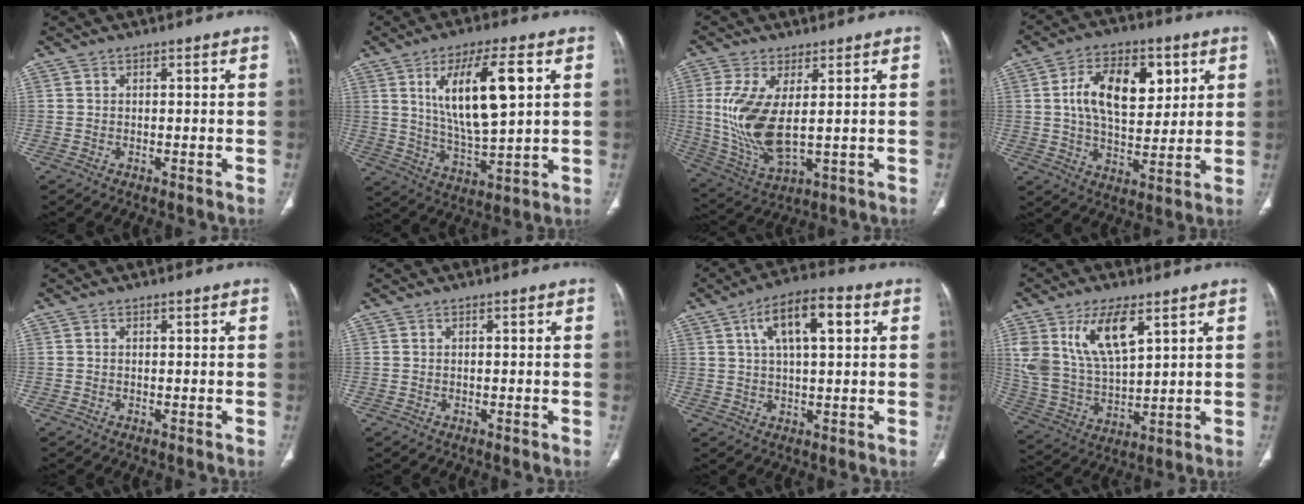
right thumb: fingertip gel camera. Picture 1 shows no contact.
{"total": 15.4, "force": [4.6, 4.7, 13.9], "torque": [-0.241, -0.015, 0.087]}
{"total": 12.8, "force": [1.3, 5.2, 11.6], "torque": [-0.259, -0.019, 0.040]}
{"total": 15.3, "force": [4.4, 8.7, 11.8], "torque": [-0.164, -0.010, 0.077]}
{"total": 0.0}
{"total": 0.0}
{"total": 11.3, "force": [3.8, 4.4, 9.6], "torque": [-0.155, 0.011, 0.058]}
{"total": 14.5, "force": [6.7, 6.6, 11.0], "torque": [-0.204, -0.026, 0.142]}